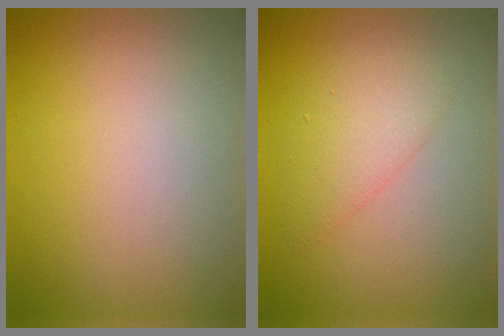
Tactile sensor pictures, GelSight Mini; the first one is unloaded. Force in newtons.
{"total": 2.5, "press": 2.5, "slide": 0.3}